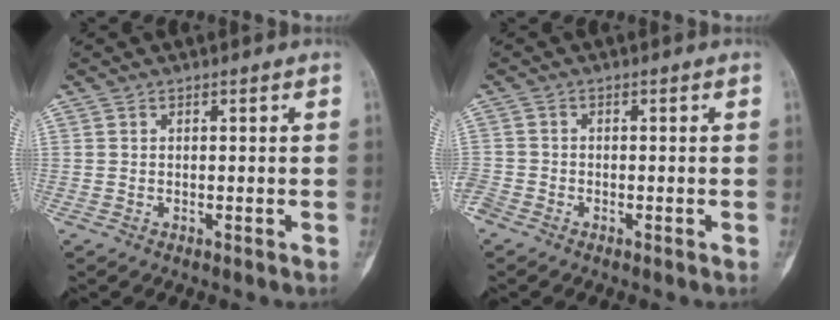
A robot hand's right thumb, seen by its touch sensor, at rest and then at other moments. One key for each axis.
{"total": 2.9, "fx": -2.1, "fy": 1.6, "fz": 1.2, "tx": -0.033, "ty": 0.000, "tz": -0.049}